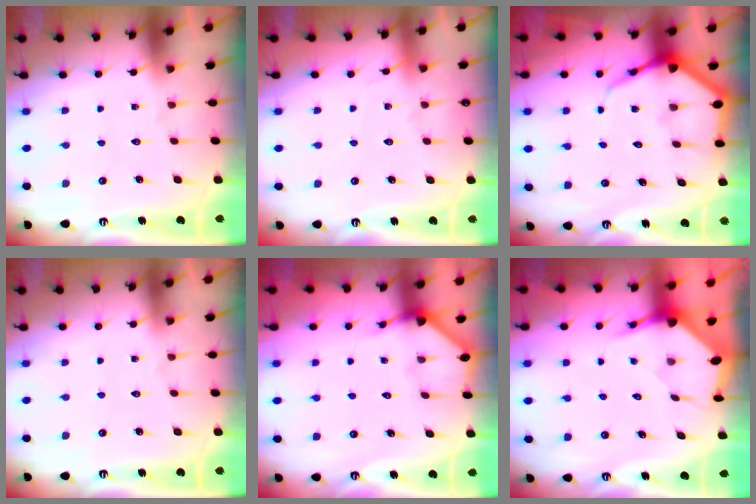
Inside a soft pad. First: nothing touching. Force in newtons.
{"total": 2.6, "press": 2.6, "slide": 0.4}
{"total": 6.7, "press": 6.7, "slide": 0.8}
{"total": 0.0}
{"total": 2.7, "press": 2.7, "slide": 0.1}
{"total": 3.6, "press": 3.6, "slide": 0.4}